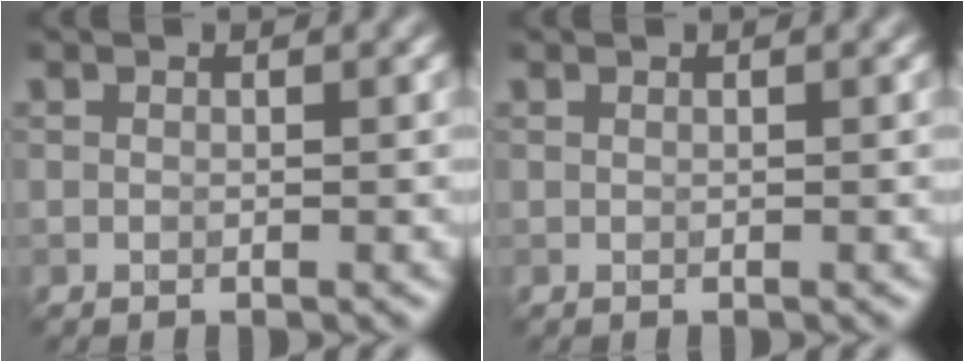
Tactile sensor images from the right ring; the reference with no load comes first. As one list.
[{"total": 0.0}]